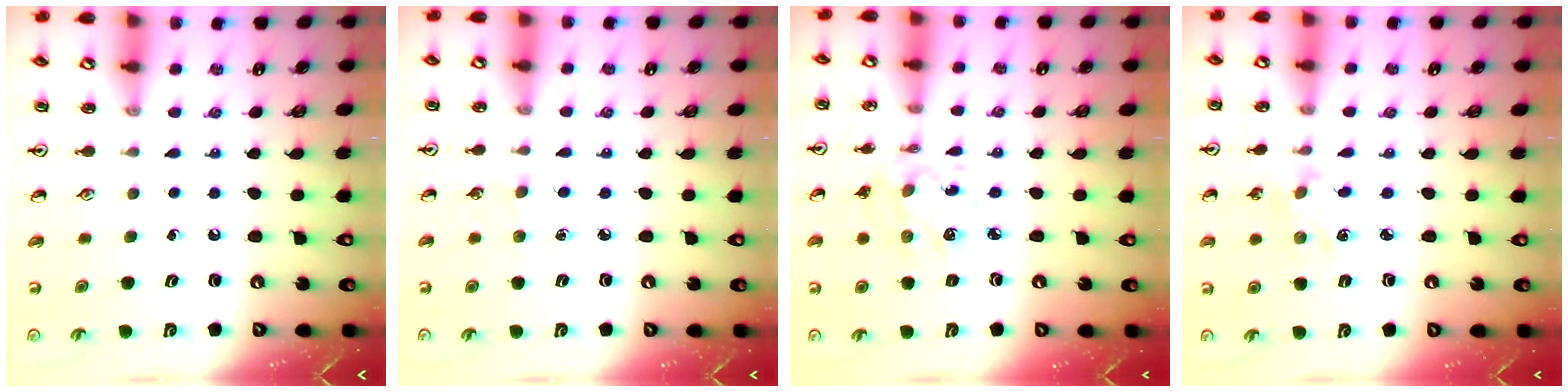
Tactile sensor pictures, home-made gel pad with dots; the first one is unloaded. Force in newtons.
{"total": 2.8, "press": 2.8, "slide": 0.4}
{"total": 7.1, "press": 7.1, "slide": 0.3}
{"total": 2.9, "press": 2.9, "slide": 0.3}